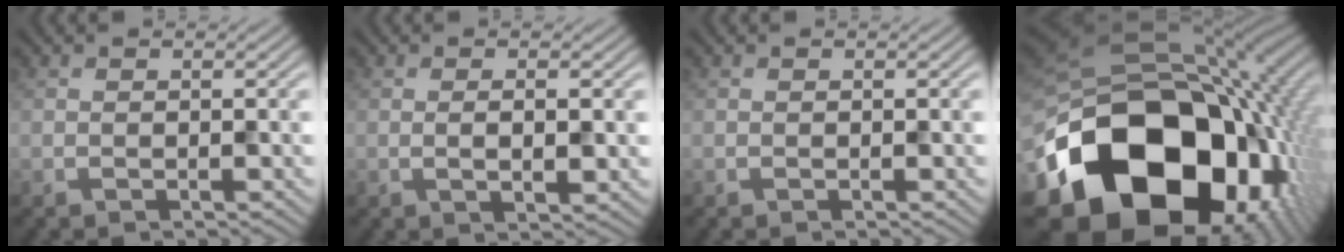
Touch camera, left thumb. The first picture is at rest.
{"total": 2.5, "force": [-0.1, 0.6, 2.4], "torque": [-0.045, -0.004, 0.003]}
{"total": 0.0}
{"total": 23.0, "force": [-6.7, 16.3, 14.7], "torque": [-0.324, -0.067, -0.078]}